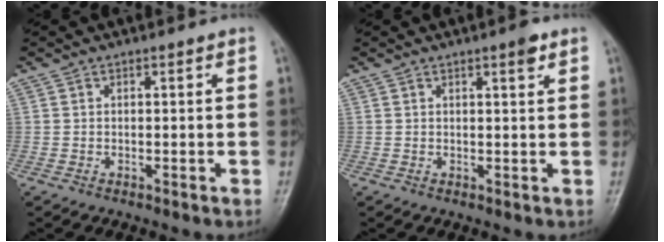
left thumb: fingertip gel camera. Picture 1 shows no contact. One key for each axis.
{"total": 2.1, "fx": 1.3, "fy": 0.4, "fz": 1.6, "tx": -0.024, "ty": -0.006, "tz": 0.017}